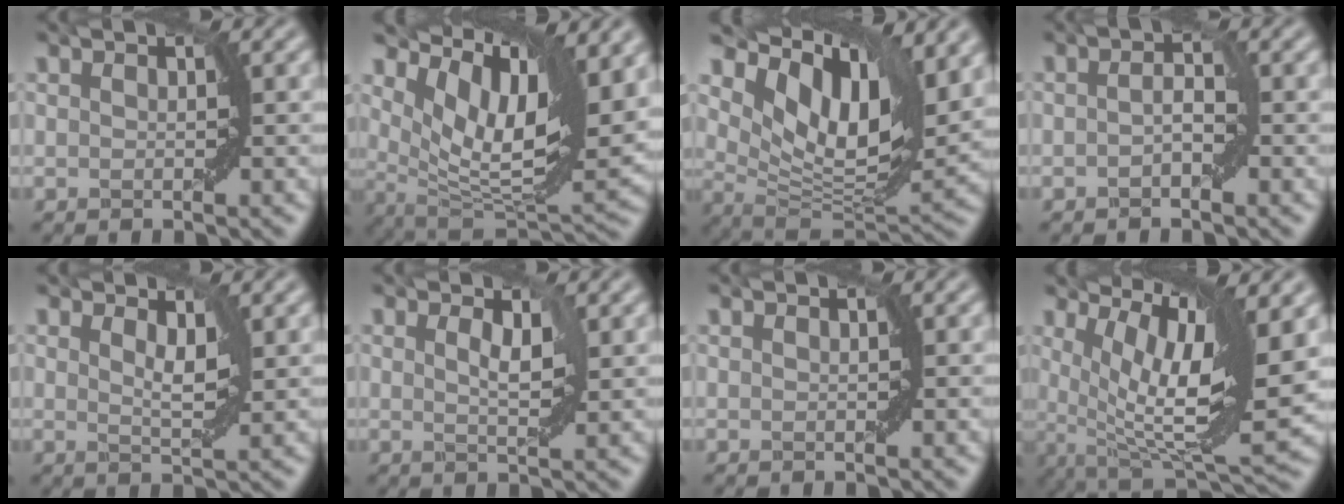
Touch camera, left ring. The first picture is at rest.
{"total": 10.1, "force": [4.8, 3.6, 8.1], "torque": [-0.148, 0.007, 0.095]}
{"total": 10.6, "force": [5.0, 4.9, 8.0], "torque": [-0.143, 0.007, 0.103]}
{"total": 1.3, "force": [-1.1, 0.1, 0.7], "torque": [-0.020, 0.012, -0.014]}
{"total": 1.6, "force": [0.6, 0.4, 1.4], "torque": [-0.027, 0.000, 0.017]}
{"total": 1.3, "force": [0.3, 0.3, 1.2], "torque": [-0.023, 0.003, 0.012]}
{"total": 0.0}
{"total": 10.8, "force": [3.0, 3.2, 9.9], "torque": [-0.169, 0.002, 0.064]}